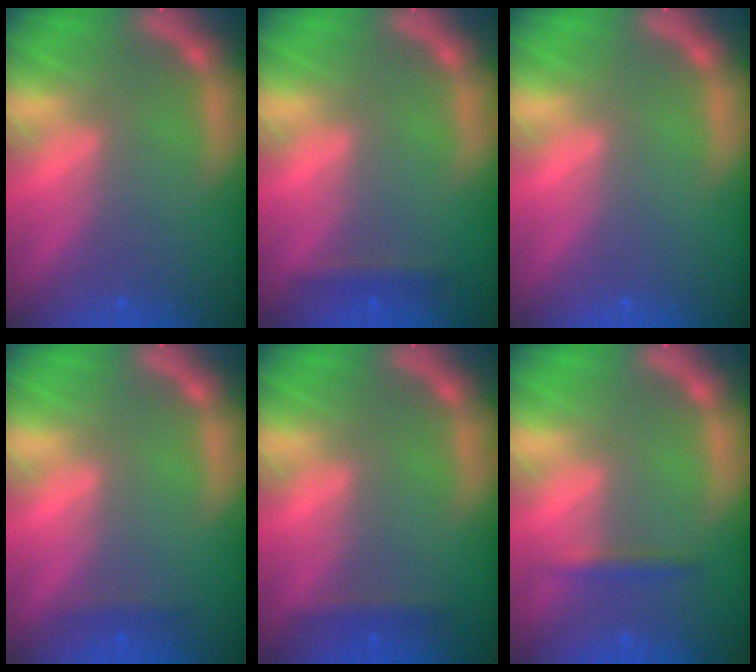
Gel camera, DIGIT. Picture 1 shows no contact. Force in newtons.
{"total": 1.4}
{"total": 0.0}
{"total": 0.9}
{"total": 1.4}
{"total": 1.4}